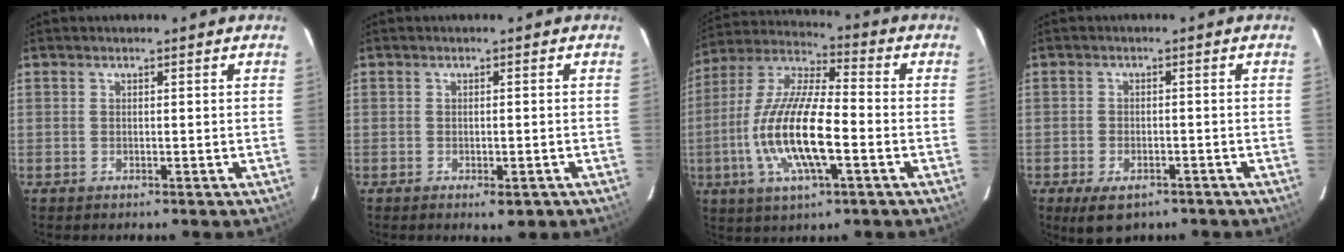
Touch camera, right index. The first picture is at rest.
{"total": 2.7, "force": [-1.5, 1.1, 1.8], "torque": [-0.034, -0.005, -0.017]}
{"total": 16.9, "force": [-4.3, 4.9, 15.6], "torque": [-0.316, -0.009, -0.085]}
{"total": 6.6, "force": [-4.3, 3.3, 3.7], "torque": [-0.081, -0.017, -0.064]}